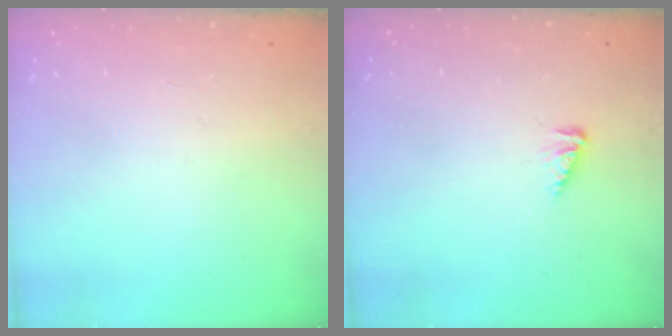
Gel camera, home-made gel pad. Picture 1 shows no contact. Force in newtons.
{"total": 3.0, "press": 3.0, "slide": 0.3}